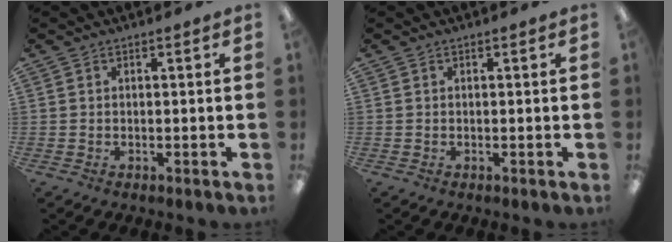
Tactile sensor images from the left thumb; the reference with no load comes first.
{"total": 0.0}